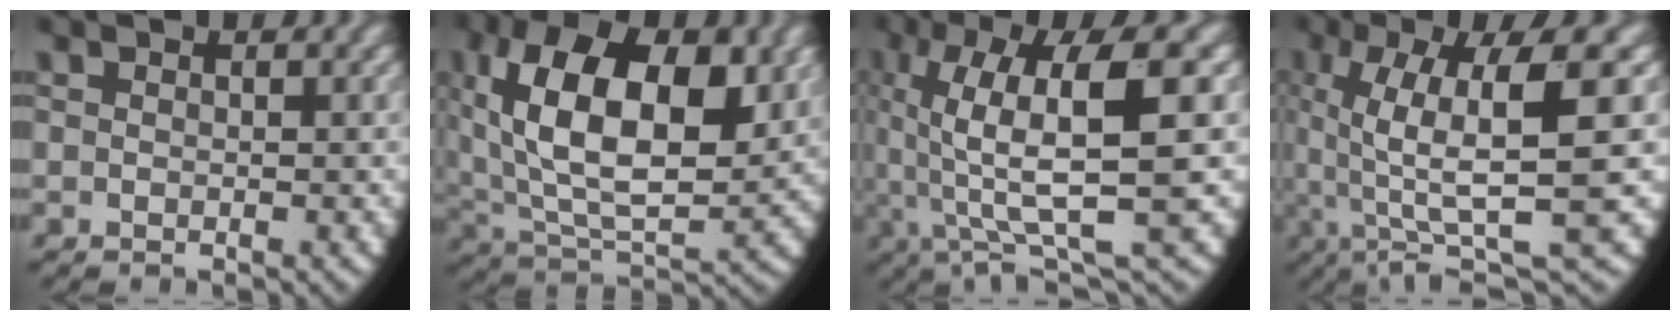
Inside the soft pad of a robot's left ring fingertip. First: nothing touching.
{"total": 11.7, "force": [2.6, 6.5, 9.4], "torque": [-0.185, -0.031, 0.061]}
{"total": 10.2, "force": [1.6, 4.9, 8.9], "torque": [-0.170, -0.008, 0.022]}
{"total": 10.0, "force": [0.5, 4.5, 8.9], "torque": [-0.162, -0.013, 0.010]}